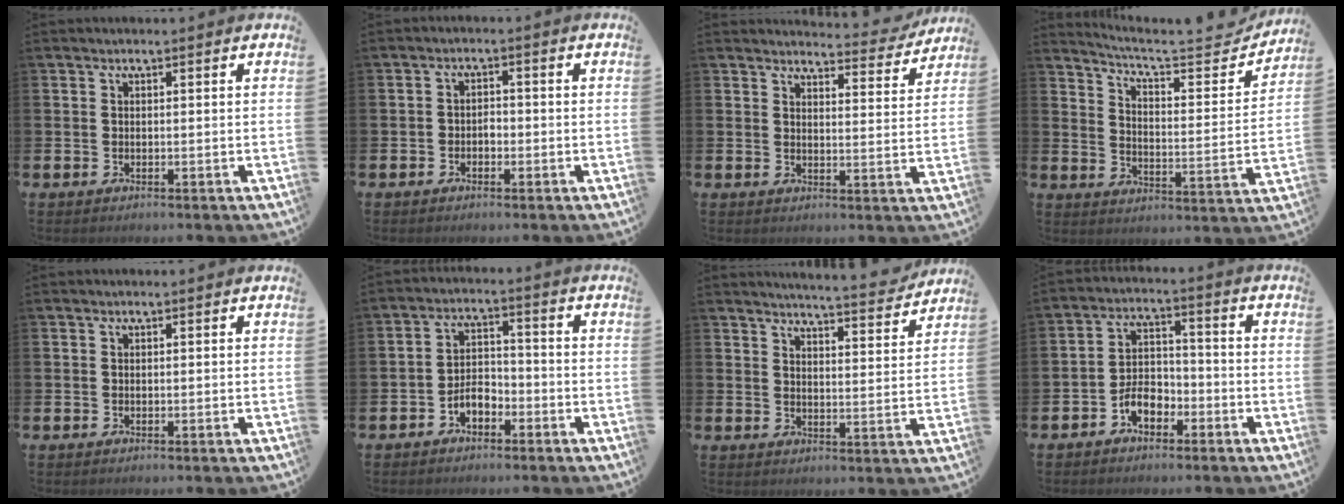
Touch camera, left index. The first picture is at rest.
{"total": 1.5, "force": [-0.8, 1.1, 0.6], "torque": [-0.007, 0.002, -0.020]}
{"total": 4.1, "force": [4.1, 0.6, 0.4], "torque": [0.001, -0.034, 0.066]}
{"total": 6.1, "force": [5.5, 1.0, 2.3], "torque": [-0.059, -0.050, 0.084]}
{"total": 0.0}
{"total": 3.5, "force": [-2.4, 1.9, 1.7], "torque": [-0.034, 0.012, -0.049]}
{"total": 5.4, "force": [5.3, -0.2, 0.7], "torque": [-0.018, -0.041, 0.090]}
{"total": 4.6, "force": [-2.8, 2.7, 2.5], "torque": [-0.044, 0.015, -0.054]}